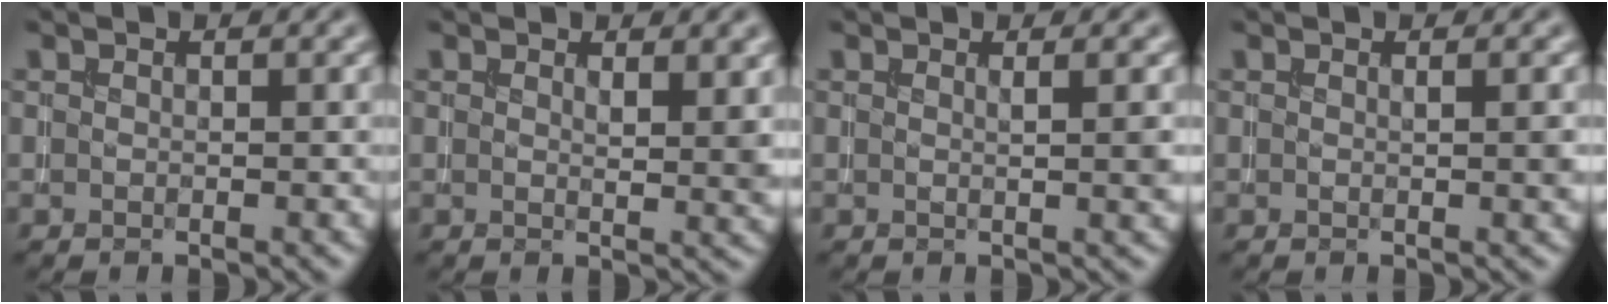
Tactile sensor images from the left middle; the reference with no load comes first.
{"total": 2.0, "force": [1.1, 0.4, 1.6], "torque": [-0.019, -0.006, 0.022]}
{"total": 1.2, "force": [0.4, 0.2, 1.1], "torque": [-0.008, -0.001, 0.003]}
{"total": 0.8, "force": [0.2, 0.0, 0.8], "torque": [-0.009, -0.003, 0.002]}